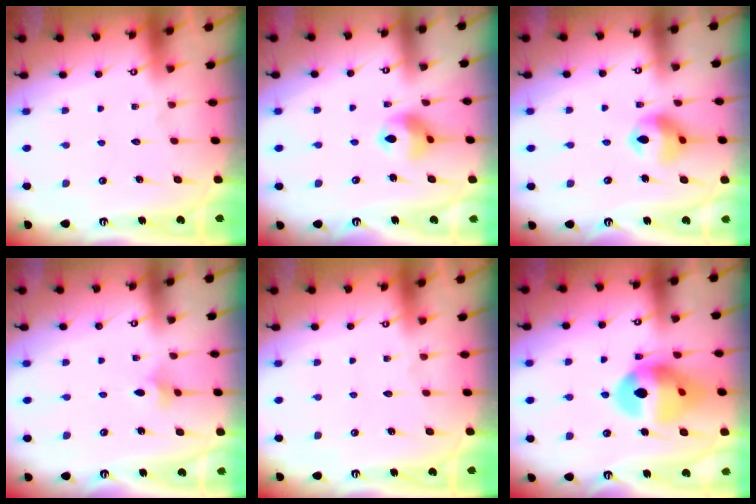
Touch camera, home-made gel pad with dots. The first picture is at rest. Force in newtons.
{"total": 9.7, "press": 9.6, "slide": 1.4}
{"total": 11.2, "press": 11.1, "slide": 1.5}
{"total": 2.7, "press": 2.6, "slide": 0.7}
{"total": 0.0}
{"total": 15.6, "press": 15.5, "slide": 1.6}